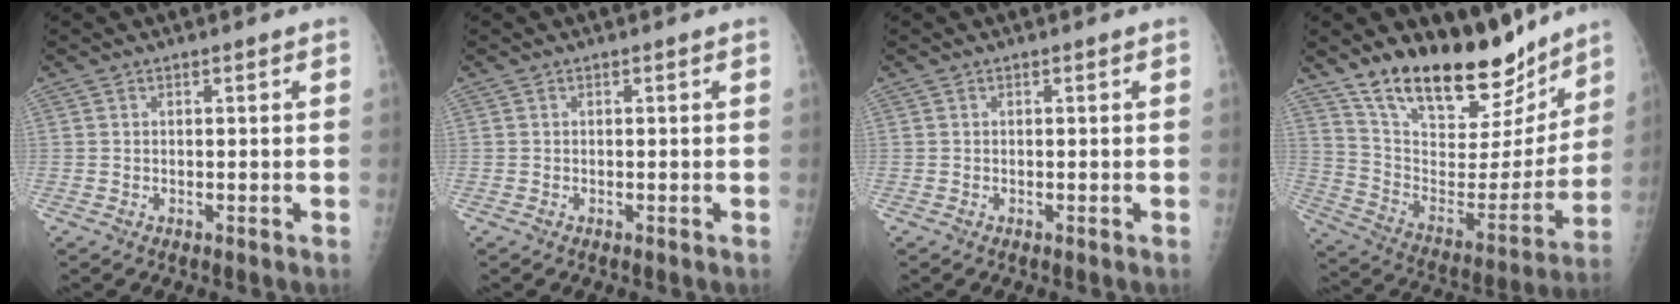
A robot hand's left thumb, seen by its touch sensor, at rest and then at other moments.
{"total": 0.0}
{"total": 0.0}
{"total": 24.6, "force": [19.1, 9.8, 11.9], "torque": [-0.152, -0.096, 0.313]}